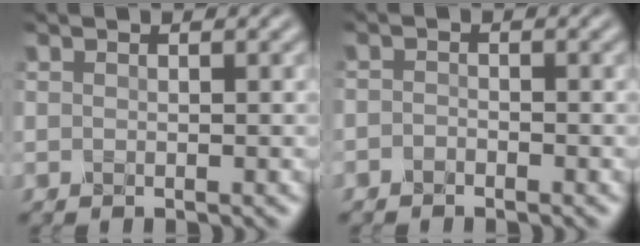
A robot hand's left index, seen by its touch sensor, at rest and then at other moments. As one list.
[{"total": 0.8, "force": [-0.6, 0.3, 0.3], "torque": [-0.006, -0.001, -0.015]}]